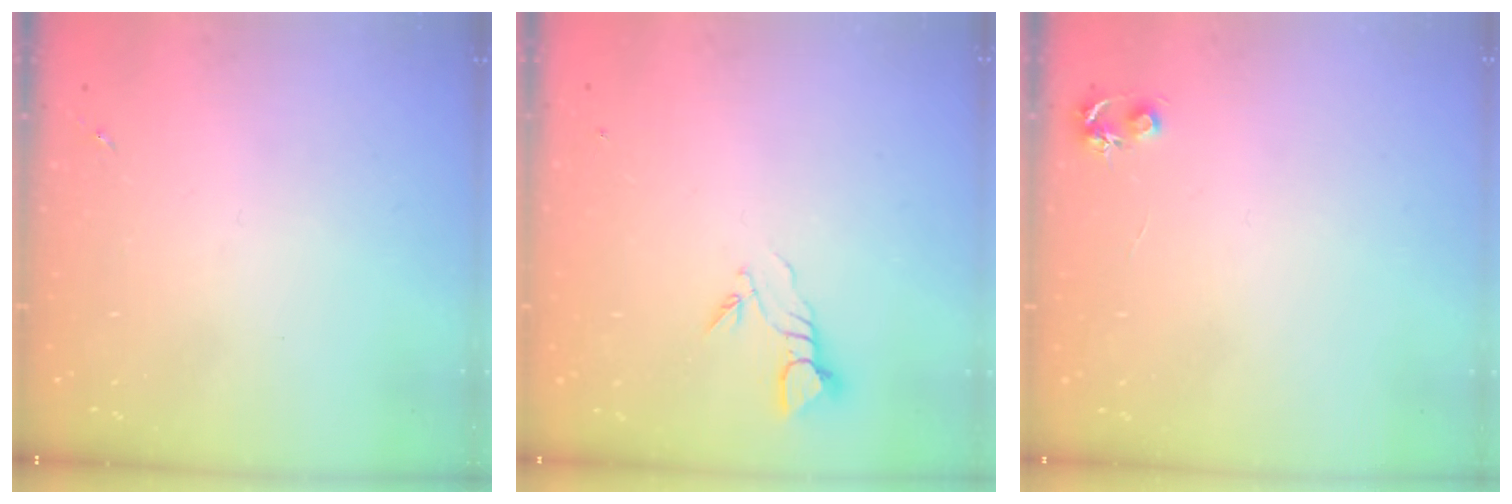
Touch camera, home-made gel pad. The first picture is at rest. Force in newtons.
{"total": 3.8, "press": 3.8, "slide": 0.1}
{"total": 4.7, "press": 4.7, "slide": 0.6}